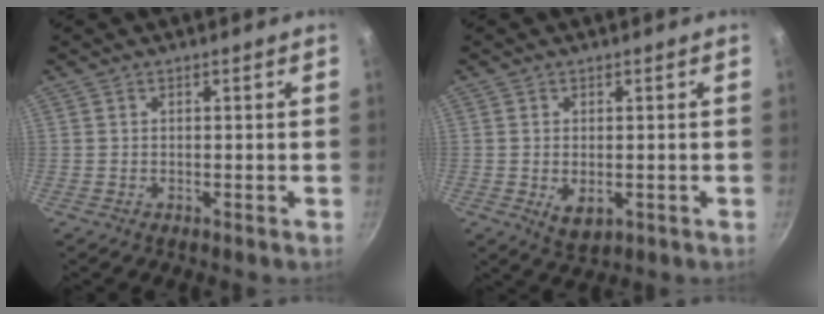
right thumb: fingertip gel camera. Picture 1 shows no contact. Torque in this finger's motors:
{"motor_torque": [-0.49, 0.15, 0.21, 0.57, 0.16]}